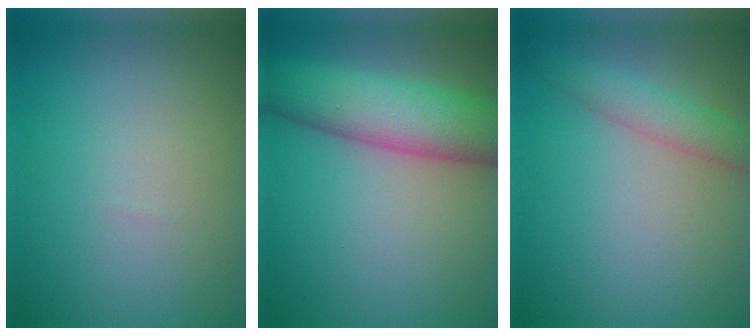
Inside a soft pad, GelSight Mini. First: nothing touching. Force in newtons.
{"total": 8.5, "press": 8.5, "slide": 0.3}
{"total": 2.2, "press": 2.2, "slide": 0.1}